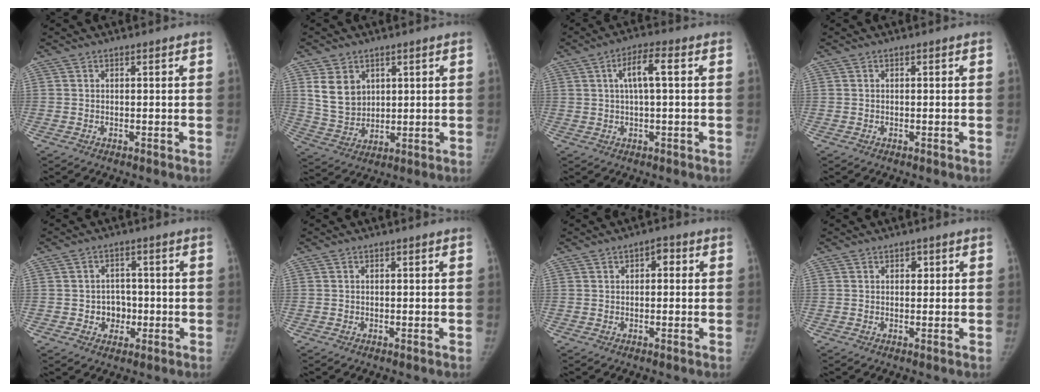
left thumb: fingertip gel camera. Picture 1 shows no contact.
{"total": 8.4, "force": [3.3, 6.4, 4.3], "torque": [-0.059, -0.018, 0.078]}
{"total": 5.9, "force": [1.2, 1.6, 5.6], "torque": [-0.111, 0.017, 0.019]}
{"total": 0.0}
{"total": 5.0, "force": [-1.1, 4.4, 2.1], "torque": [0.001, 0.011, -0.016]}
{"total": 0.0}
{"total": 2.8, "force": [0.7, 1.7, 2.0], "torque": [-0.016, 0.006, 0.003]}
{"total": 1.4, "force": [0.5, 1.1, 0.7], "torque": [0.000, 0.000, 0.004]}